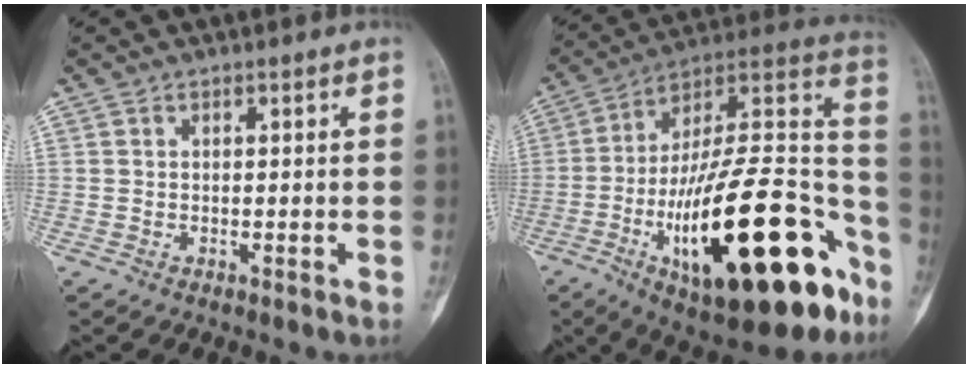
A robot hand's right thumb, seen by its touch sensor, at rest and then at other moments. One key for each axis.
{"total": 34.8, "fx": -13.9, "fy": 12.6, "fz": 29.3, "tx": -0.396, "ty": 0.062, "tz": -0.211}